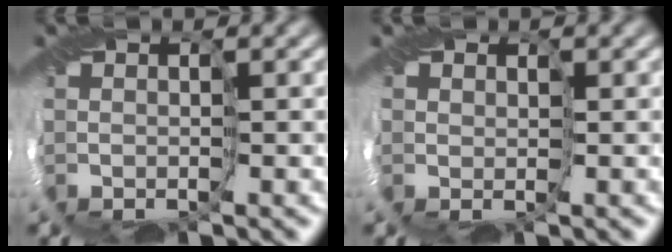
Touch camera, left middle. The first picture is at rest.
{"total": 1.6, "force": [0.6, 1.4, 0.5], "torque": [-0.005, 0.002, 0.006]}